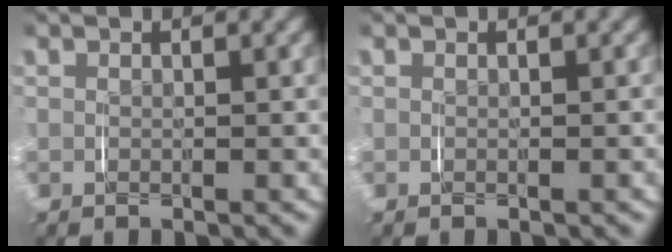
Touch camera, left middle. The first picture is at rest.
{"total": 0.0}